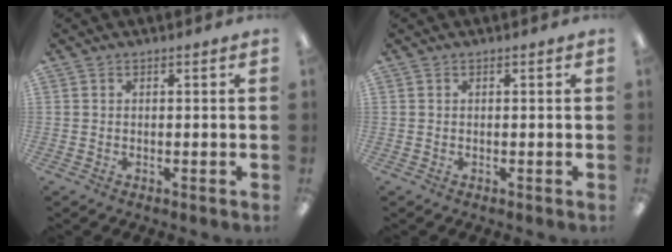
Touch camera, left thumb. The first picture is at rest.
{"total": 0.0}